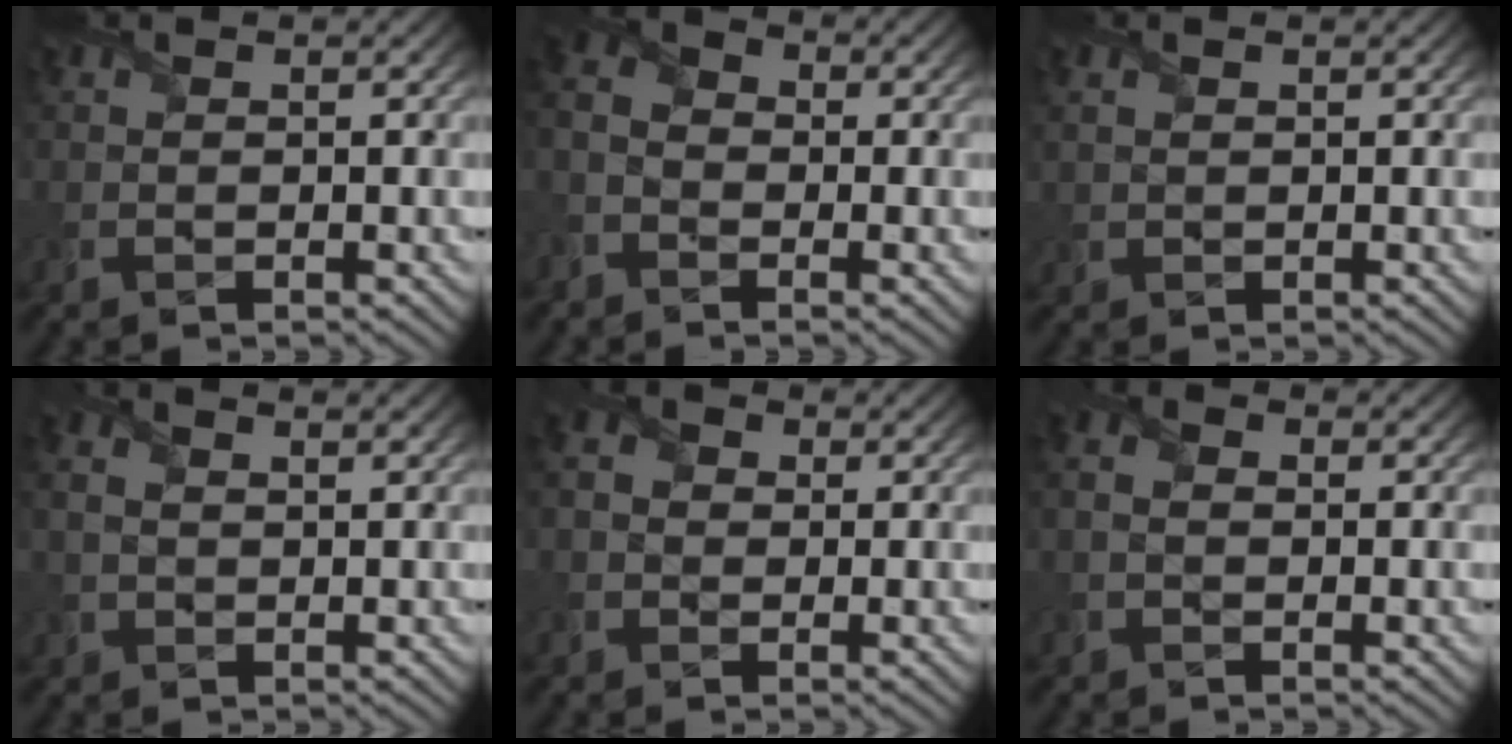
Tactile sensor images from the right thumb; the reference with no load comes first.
{"total": 5.0, "force": [-2.4, 3.5, 2.7], "torque": [-0.070, -0.003, -0.053]}
{"total": 1.0, "force": [0.7, 0.6, 0.4], "torque": [-0.015, -0.002, 0.016]}
{"total": 2.2, "force": [0.4, 1.5, 1.6], "torque": [-0.043, 0.002, 0.010]}
{"total": 2.7, "force": [0.0, 2.5, 1.0], "torque": [-0.037, 0.005, -0.004]}
{"total": 2.5, "force": [0.0, 1.9, 1.6], "torque": [-0.038, 0.006, -0.007]}